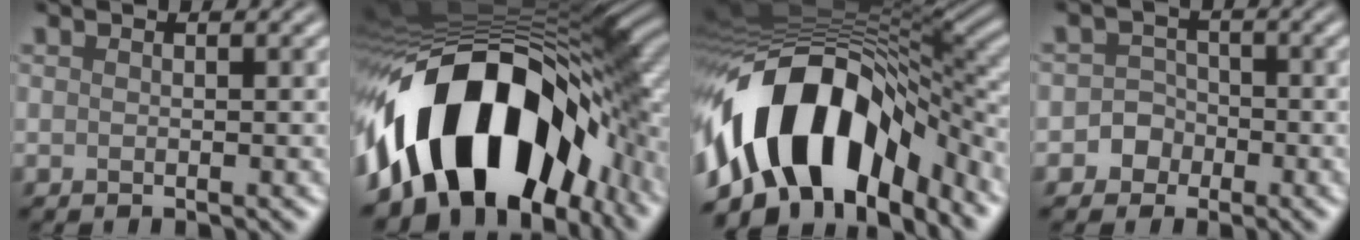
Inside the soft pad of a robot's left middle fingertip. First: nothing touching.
{"total": 16.2, "force": [-5.7, 9.1, 12.2], "torque": [-0.193, 0.006, -0.103]}
{"total": 13.9, "force": [-5.8, 7.7, 10.0], "torque": [-0.169, 0.012, -0.106]}
{"total": 2.3, "force": [-0.9, 2.1, 0.2], "torque": [0.024, 0.009, -0.029]}